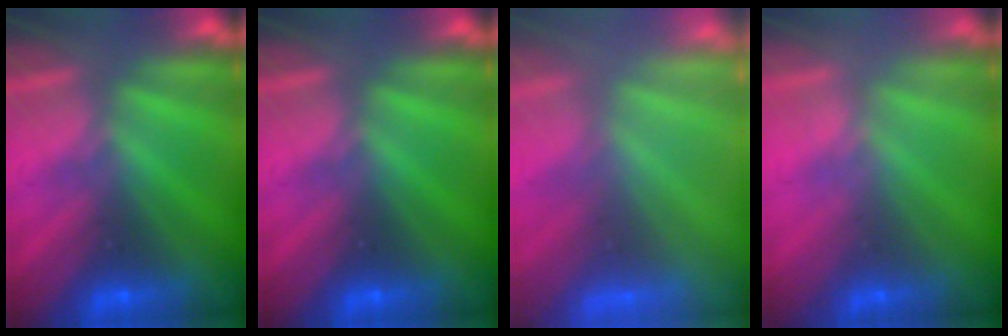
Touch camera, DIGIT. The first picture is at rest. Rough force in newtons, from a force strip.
{"total": 0.0}
{"total": 9.1}
{"total": 2.3}